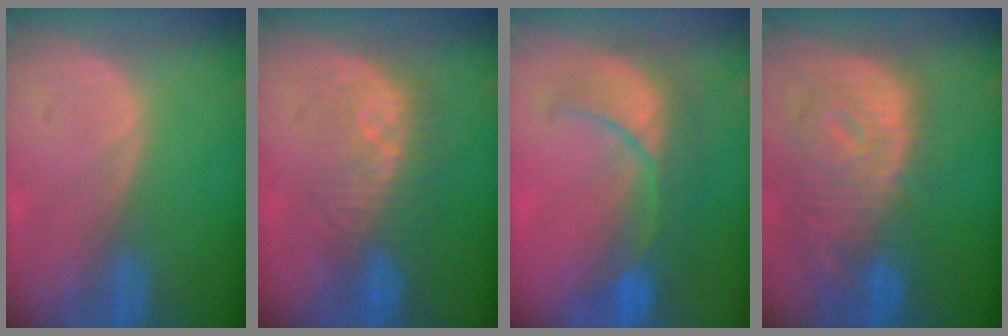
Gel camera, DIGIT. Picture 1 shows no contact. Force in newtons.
{"total": 8.0, "press": 7.5, "slide": 2.9}
{"total": 8.3, "press": 8.3, "slide": 0.9}
{"total": 12.6, "press": 10.9, "slide": 6.3}